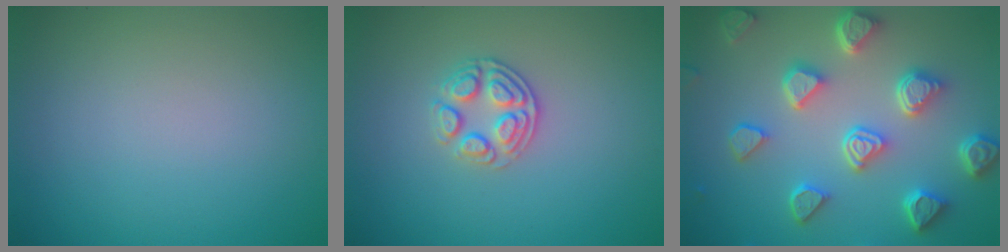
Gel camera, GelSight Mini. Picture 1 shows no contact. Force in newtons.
{"total": 2.7, "press": 2.5, "slide": 0.9}
{"total": 6.6, "press": 5.3, "slide": 3.9}